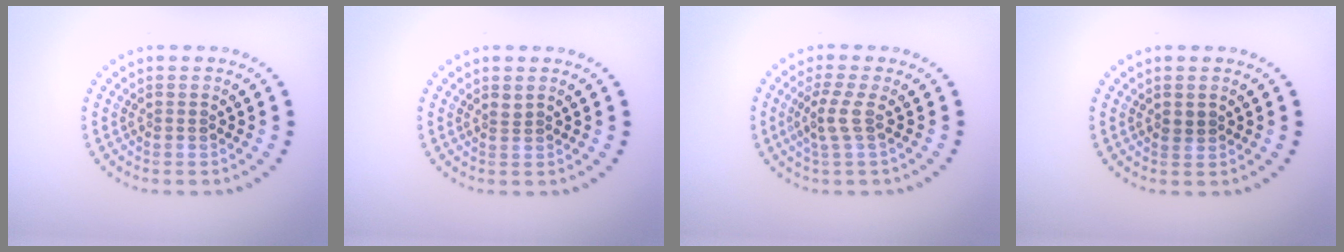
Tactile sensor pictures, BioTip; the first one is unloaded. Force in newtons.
{"total": 0.7, "press": 0.4, "slide": 0.6}
{"total": 2.1, "press": 1.5, "slide": 1.5}
{"total": 0.7, "press": 0.7, "slide": 0.2}